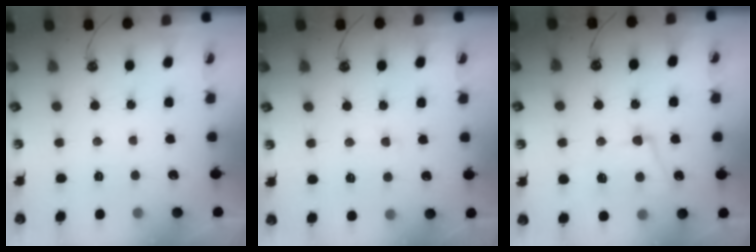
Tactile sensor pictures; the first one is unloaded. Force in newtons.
{"total": 0.8, "press": 0.2, "slide": 0.8}
{"total": 4.7, "press": 4.6, "slide": 1.1}